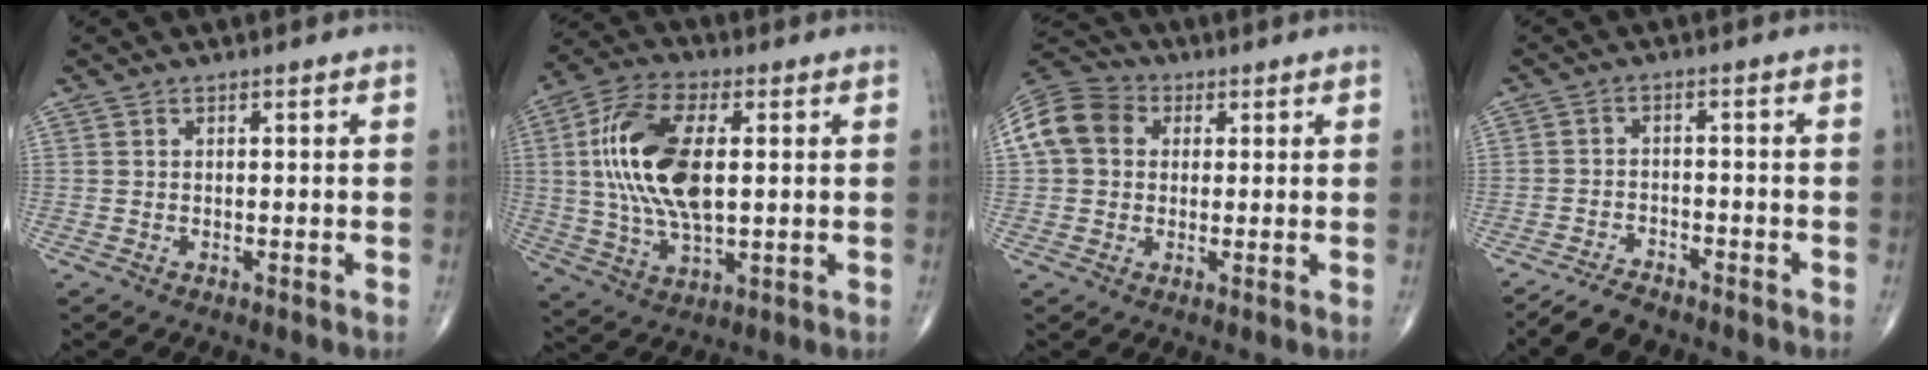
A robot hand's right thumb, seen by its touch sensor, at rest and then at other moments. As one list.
[{"total": 17.4, "force": [2.2, 8.5, 15.1], "torque": [-0.303, 0.003, 0.040]}, {"total": 11.3, "force": [2.4, 9.1, 6.2], "torque": [-0.119, 0.026, 0.034]}, {"total": 5.5, "force": [-4.8, 1.8, 1.9], "torque": [-0.042, 0.012, -0.089]}]